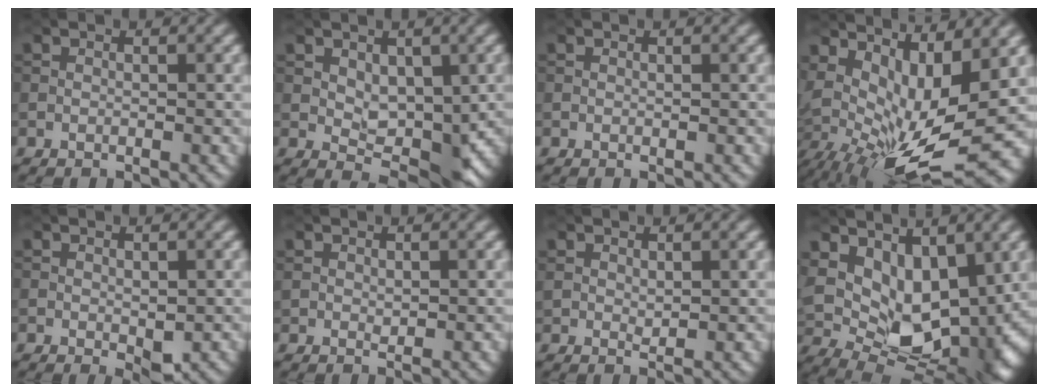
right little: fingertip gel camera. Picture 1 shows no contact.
{"total": 4.0, "force": [0.6, 2.4, 3.1], "torque": [-0.047, -0.007, 0.018]}
{"total": 0.0}
{"total": 11.6, "force": [2.0, 4.9, 10.4], "torque": [-0.189, -0.017, 0.052]}
{"total": 2.3, "force": [-0.3, 1.2, 2.0], "torque": [-0.032, -0.011, 0.003]}
{"total": 0.9, "force": [0.5, 0.5, 0.4], "torque": [-0.005, -0.002, 0.014]}
{"total": 1.1, "force": [0.8, 0.5, 0.5], "torque": [-0.008, -0.003, 0.020]}
{"total": 11.8, "force": [3.4, 7.1, 8.8], "torque": [-0.145, -0.022, 0.075]}